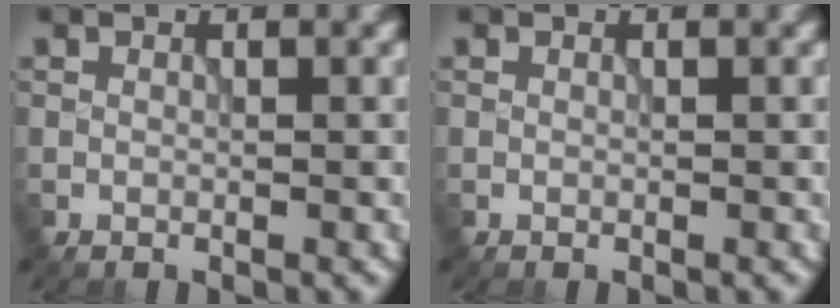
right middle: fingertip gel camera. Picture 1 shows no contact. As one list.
[{"total": 0.0}]